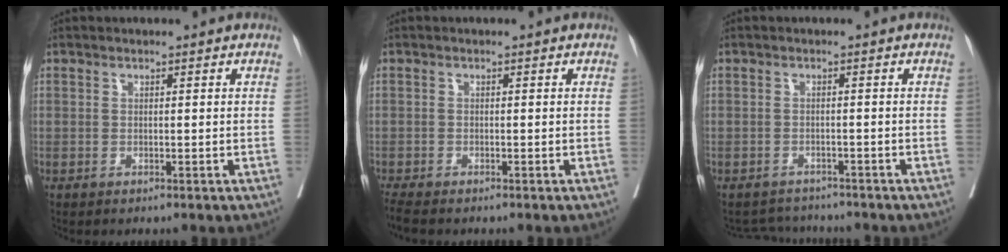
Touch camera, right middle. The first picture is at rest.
{"total": 2.6, "force": [-2.3, 0.3, 1.2], "torque": [-0.024, -0.008, -0.041]}
{"total": 3.8, "force": [-3.7, 0.6, -0.6], "torque": [0.005, 0.001, -0.058]}